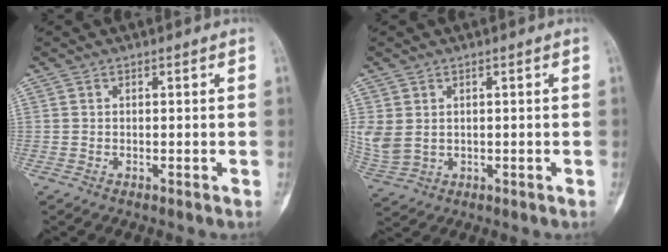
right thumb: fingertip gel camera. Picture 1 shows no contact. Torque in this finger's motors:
{"motor_torque": [-0.30, 1.15, 1.62, 0.38, 0.24]}